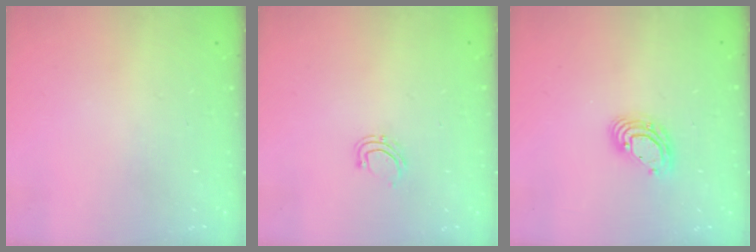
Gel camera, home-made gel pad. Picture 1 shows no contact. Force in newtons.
{"total": 5.0, "press": 4.9, "slide": 0.7}
{"total": 8.7, "press": 8.6, "slide": 1.4}